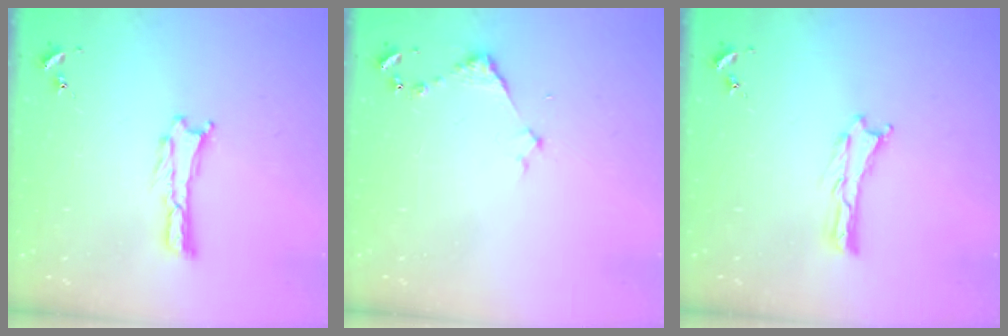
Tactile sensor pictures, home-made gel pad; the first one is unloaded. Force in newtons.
{"total": 2.9, "press": 2.9, "slide": 0.3}
{"total": 0.0}